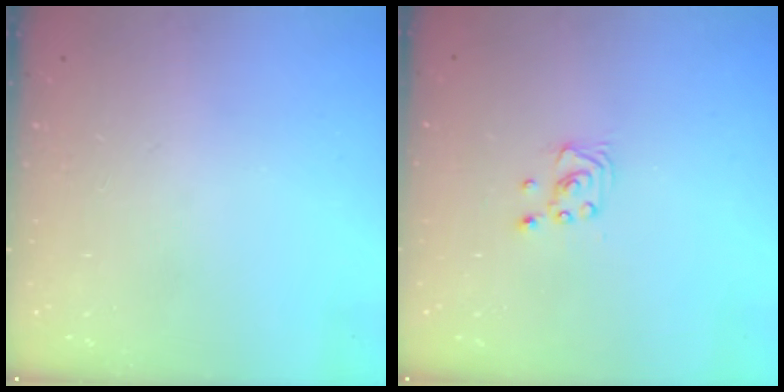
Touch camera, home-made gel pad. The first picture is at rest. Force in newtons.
{"total": 2.2, "press": 2.2, "slide": 0.2}